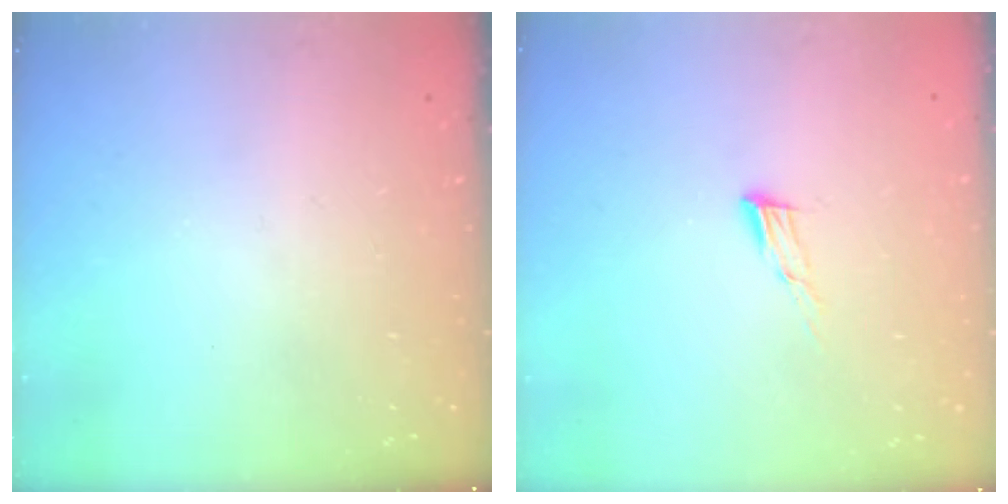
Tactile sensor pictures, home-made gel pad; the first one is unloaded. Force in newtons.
{"total": 6.6, "press": 6.6, "slide": 1.0}